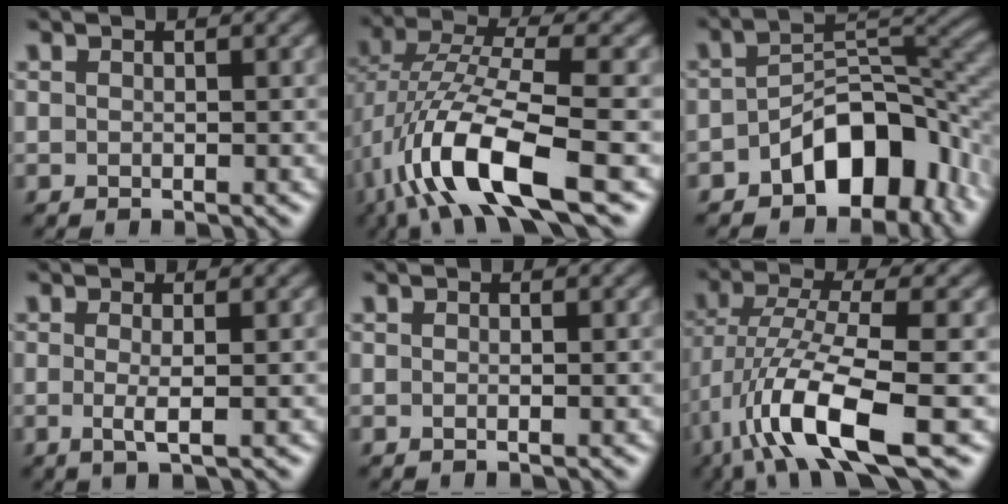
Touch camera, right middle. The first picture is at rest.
{"total": 10.8, "force": [-4.4, 3.4, 9.2], "torque": [-0.186, 0.006, -0.086]}
{"total": 8.5, "force": [-4.1, 4.6, 5.8], "torque": [-0.076, 0.013, -0.076]}
{"total": 1.7, "force": [-0.3, 0.2, 1.7], "torque": [-0.035, -0.006, -0.008]}
{"total": 0.0}
{"total": 9.6, "force": [-4.6, 2.6, 8.1], "torque": [-0.162, -0.002, -0.088]}